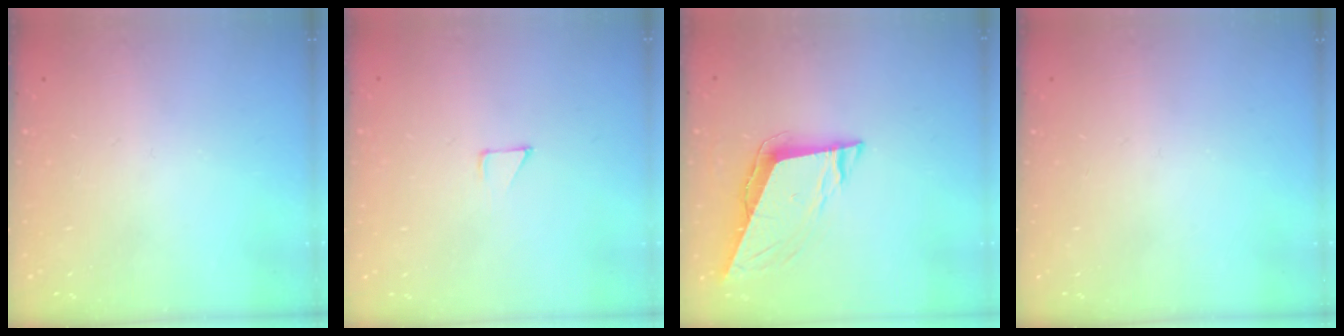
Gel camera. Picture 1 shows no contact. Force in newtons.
{"total": 2.8, "press": 2.8, "slide": 0.2}
{"total": 9.1, "press": 8.5, "slide": 3.1}
{"total": 0.0}